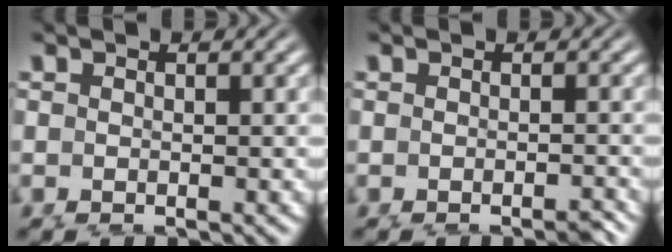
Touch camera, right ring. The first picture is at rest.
{"total": 1.4, "force": [-1.3, 0.1, 0.6], "torque": [-0.007, 0.000, -0.018]}